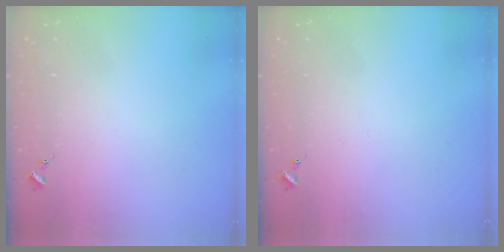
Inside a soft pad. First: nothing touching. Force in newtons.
{"total": 0.0}